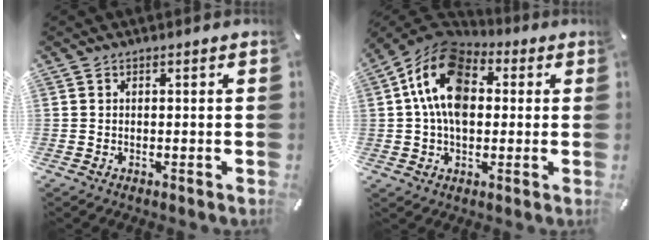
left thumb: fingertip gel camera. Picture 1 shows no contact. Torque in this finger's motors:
{"motor_torque": [0.53, 2.13, 2.16, -0.62, 0.61]}